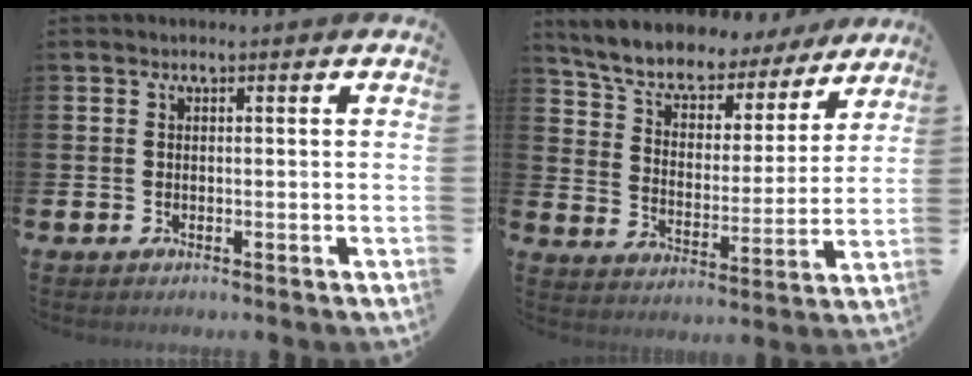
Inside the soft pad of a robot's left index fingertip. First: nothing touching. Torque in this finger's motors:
{"motor_torque": [1.97, -0.17, 1.05, 0.19]}